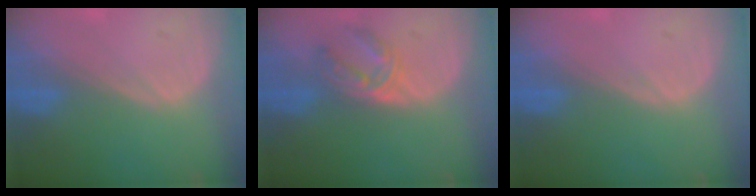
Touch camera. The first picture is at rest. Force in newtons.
{"total": 5.6, "press": 4.7, "slide": 3.0}
{"total": 0.5, "press": 0.1, "slide": 0.5}